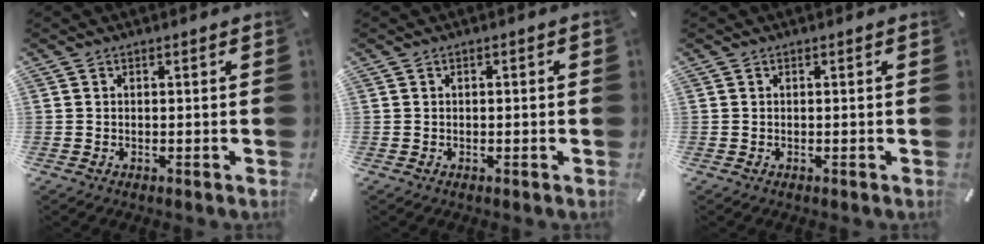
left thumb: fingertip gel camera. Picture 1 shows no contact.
{"total": 0.5, "force": [0.0, 0.2, 0.5], "torque": [-0.009, 0.000, -0.001]}
{"total": 0.0}